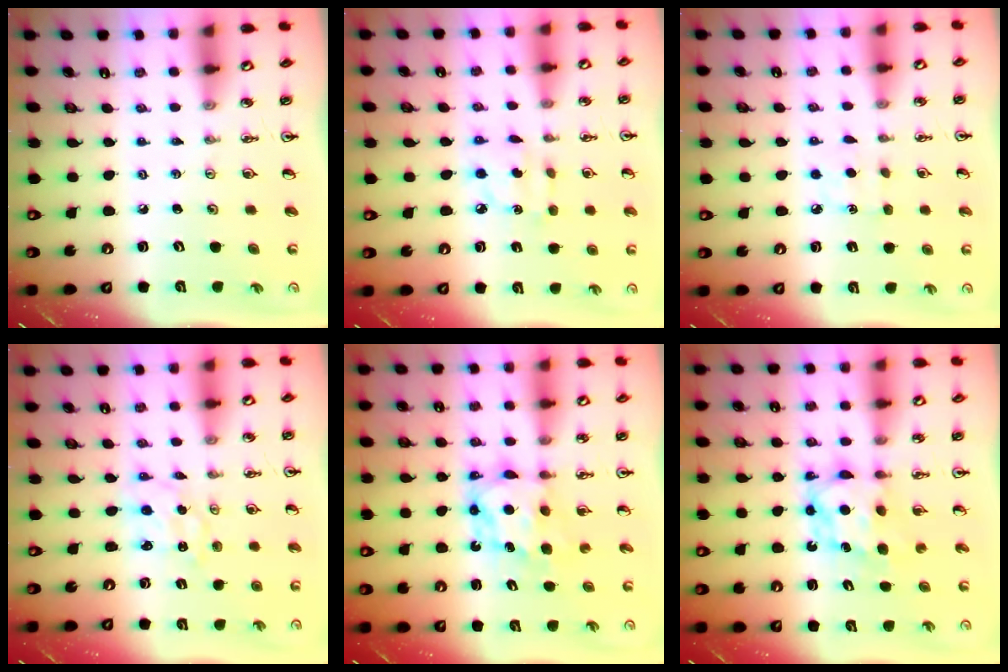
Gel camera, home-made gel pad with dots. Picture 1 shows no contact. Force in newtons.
{"total": 4.0, "press": 4.0, "slide": 0.3}
{"total": 5.0, "press": 4.9, "slide": 0.6}
{"total": 1.5, "press": 1.5, "slide": 0.1}
{"total": 6.9, "press": 6.8, "slide": 0.4}
{"total": 6.9, "press": 6.9, "slide": 0.5}